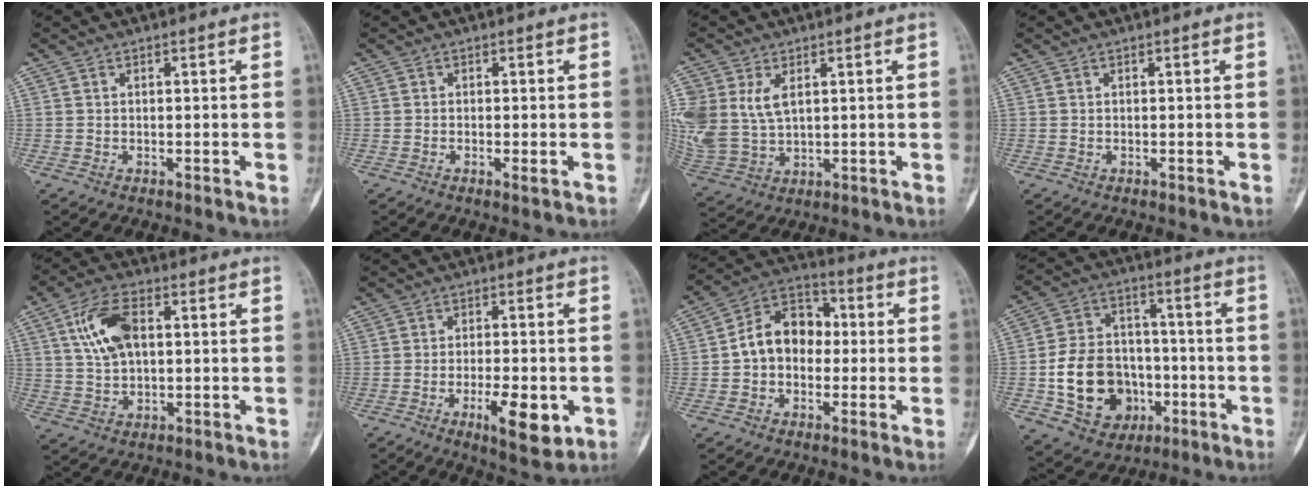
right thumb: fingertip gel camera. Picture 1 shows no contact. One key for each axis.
{"total": 1.1, "fx": -0.4, "fy": 0.2, "fz": 1.0, "tx": -0.018, "ty": -0.003, "tz": -0.008}
{"total": 11.9, "fx": 3.3, "fy": 7.9, "fz": 8.2, "tx": -0.190, "ty": -0.005, "tz": 0.080}
{"total": 0.0}
{"total": 10.0, "fx": 2.5, "fy": 5.4, "fz": 8.1, "tx": -0.151, "ty": 0.006, "tz": 0.047}
{"total": 8.9, "fx": -3.1, "fy": 3.1, "fz": 7.8, "tx": -0.114, "ty": -0.001, "tz": -0.041}
{"total": 11.6, "fx": -0.1, "fy": 8.8, "fz": 7.6, "tx": -0.095, "ty": 0.039, "tz": -0.015}
{"total": 17.3, "fx": -4.3, "fy": 13.6, "fz": 9.9, "tx": -0.135, "ty": 0.036, "tz": -0.058}